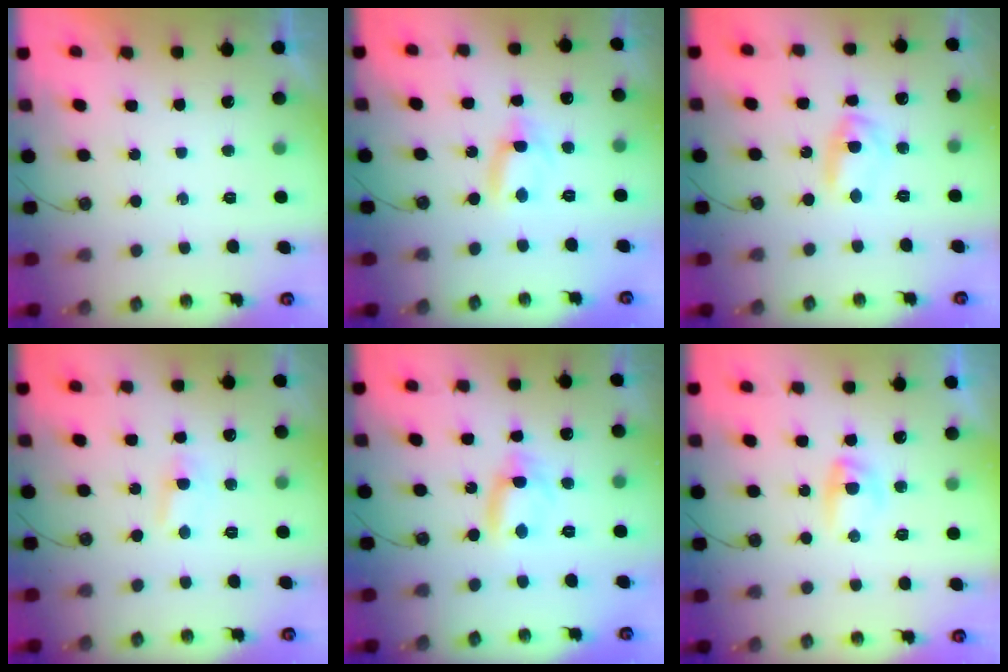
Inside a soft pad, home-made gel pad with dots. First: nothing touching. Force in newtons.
{"total": 2.8, "press": 2.8, "slide": 0.2}
{"total": 6.0, "press": 6.0, "slide": 0.3}
{"total": 4.8, "press": 1.8, "slide": 4.5}
{"total": 5.9, "press": 4.9, "slide": 3.2}
{"total": 3.8, "press": 3.8, "slide": 0.6}